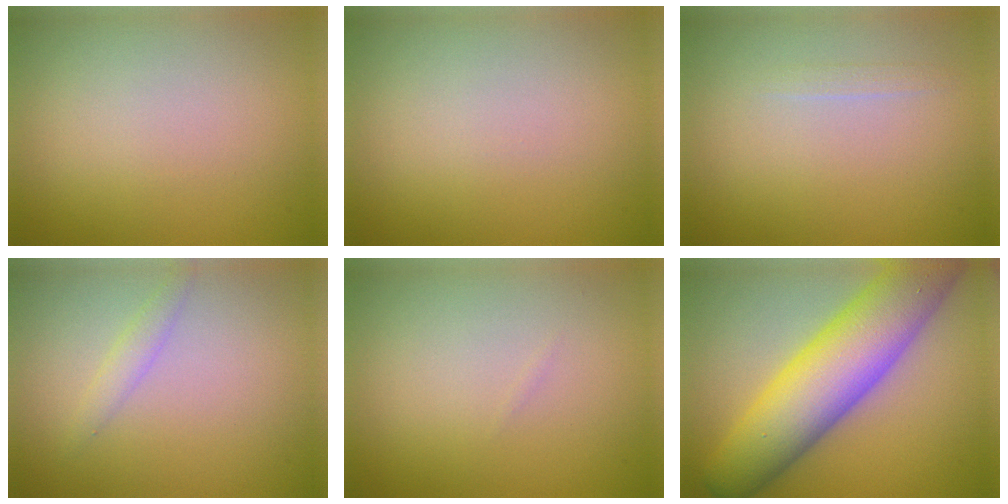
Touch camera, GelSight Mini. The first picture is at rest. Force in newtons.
{"total": 0.0}
{"total": 0.6, "press": 0.6, "slide": 0.0}
{"total": 1.3, "press": 1.3, "slide": 0.0}
{"total": 0.0}
{"total": 11.0, "press": 11.0, "slide": 0.5}